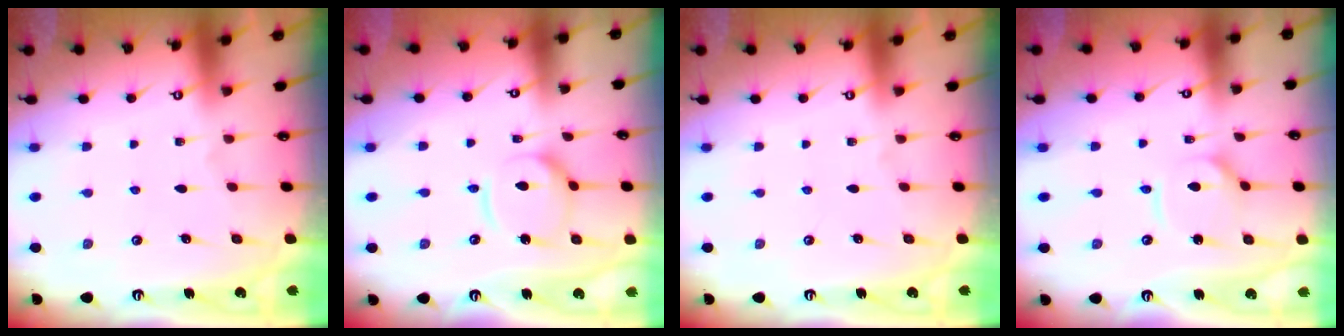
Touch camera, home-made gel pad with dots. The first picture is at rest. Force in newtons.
{"total": 11.9, "press": 11.8, "slide": 1.1}
{"total": 0.0}
{"total": 5.2, "press": 5.1, "slide": 0.3}